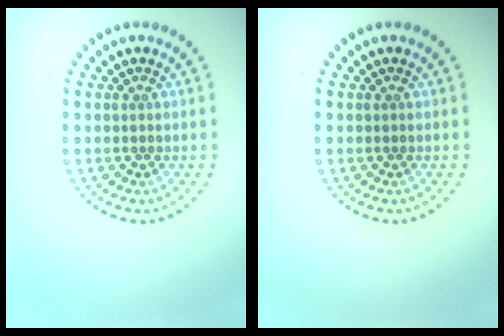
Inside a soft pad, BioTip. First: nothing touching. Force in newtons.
{"total": 0.0}